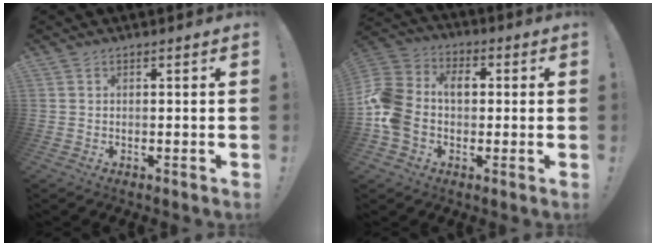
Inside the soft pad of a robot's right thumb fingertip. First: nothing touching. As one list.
[{"total": 14.5, "force": [-0.1, 11.5, 8.8], "torque": [-0.183, 0.021, 0.003]}]